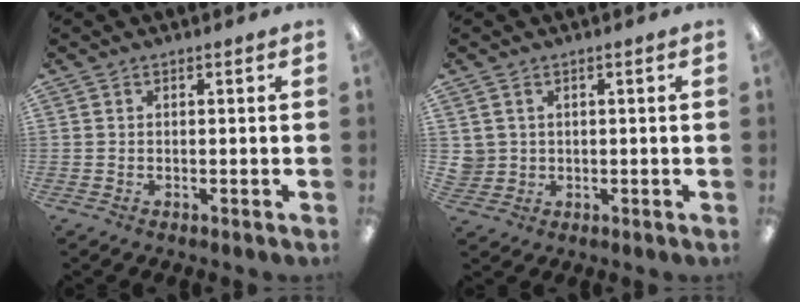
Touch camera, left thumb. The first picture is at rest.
{"total": 2.8, "force": [1.1, 2.6, 0.1], "torque": [-0.010, 0.004, 0.020]}